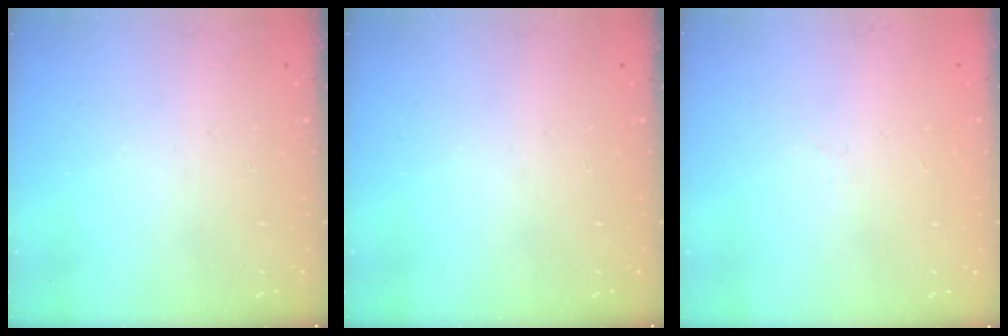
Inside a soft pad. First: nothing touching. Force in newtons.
{"total": 0.0}
{"total": 2.0, "press": 1.9, "slide": 0.5}